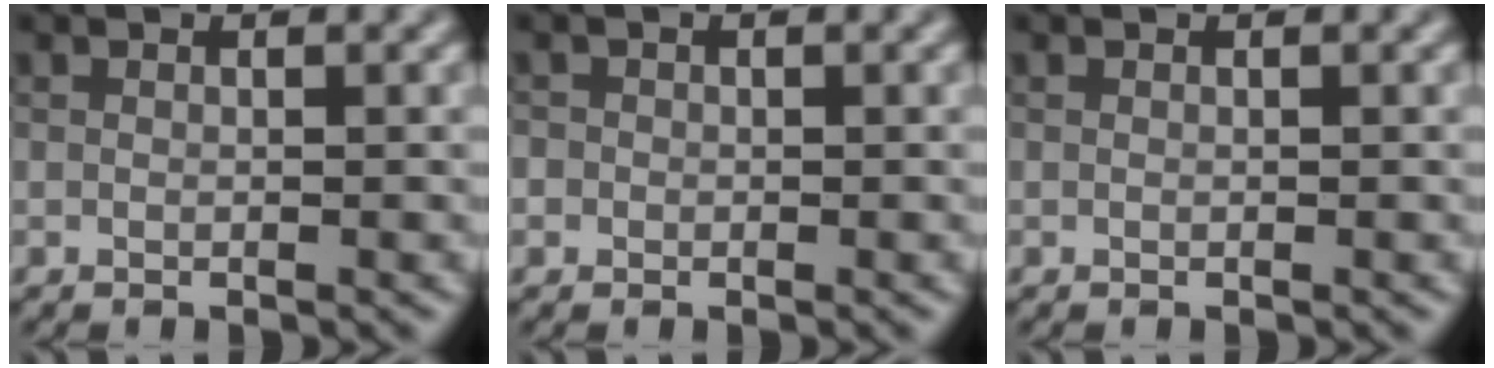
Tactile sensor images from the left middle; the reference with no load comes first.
{"total": 0.9, "force": [-0.1, 0.9, 0.1], "torque": [0.006, -0.005, -0.004]}
{"total": 0.0}